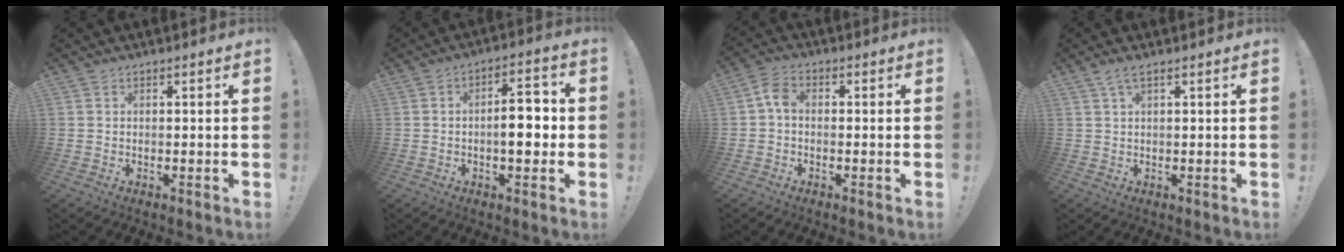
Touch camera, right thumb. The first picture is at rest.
{"total": 9.6, "force": [-1.2, 4.1, 8.6], "torque": [-0.112, 0.011, -0.025]}
{"total": 4.6, "force": [-0.2, 3.0, 3.5], "torque": [-0.070, 0.013, -0.002]}
{"total": 2.7, "force": [1.4, 0.3, 2.2], "torque": [-0.046, -0.002, 0.025]}